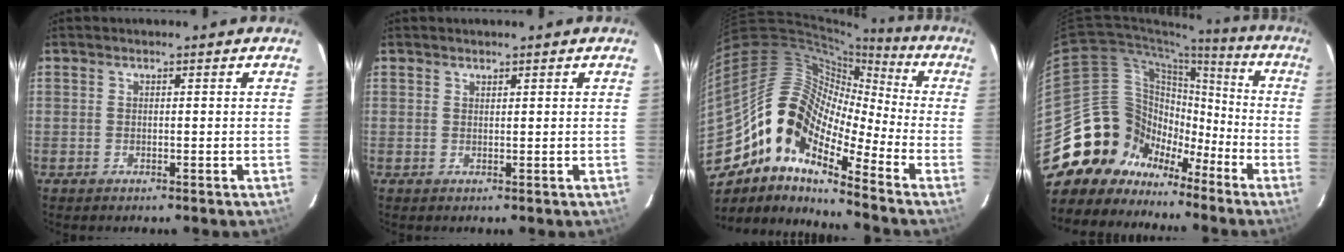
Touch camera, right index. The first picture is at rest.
{"total": 0.6, "force": [0.5, 0.2, 0.0], "torque": [0.000, 0.001, 0.011]}
{"total": 16.2, "force": [-9.3, 6.9, 11.3], "torque": [-0.190, 0.001, -0.195]}
{"total": 17.7, "force": [-11.2, 13.1, 4.0], "torque": [-0.082, 0.068, -0.191]}